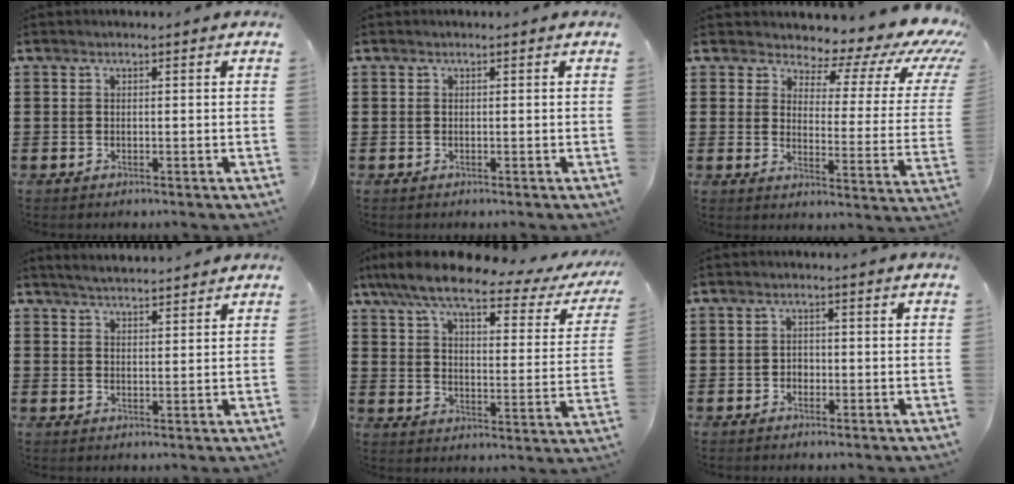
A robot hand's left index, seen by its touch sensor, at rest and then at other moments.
{"total": 0.0}
{"total": 5.8, "force": [4.3, 2.2, 3.1], "torque": [-0.062, -0.038, 0.067]}
{"total": 3.0, "force": [2.9, 0.0, 0.3], "torque": [-0.015, -0.005, 0.054]}
{"total": 8.5, "force": [6.5, 1.4, 5.3], "torque": [-0.130, -0.031, 0.109]}
{"total": 1.2, "force": [-0.4, 1.0, 0.5], "torque": [-0.013, 0.003, -0.010]}